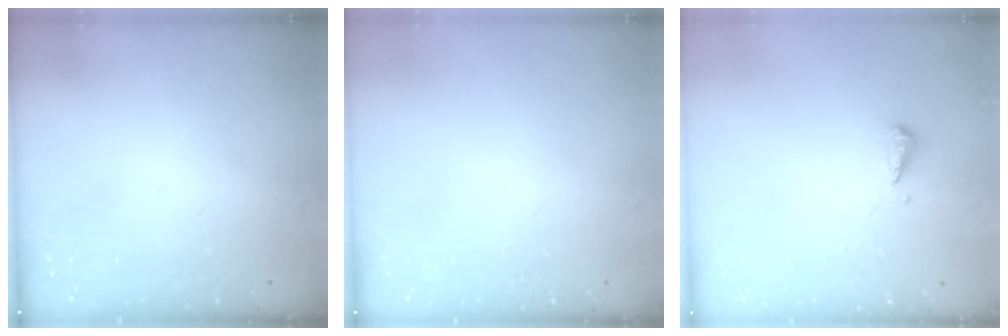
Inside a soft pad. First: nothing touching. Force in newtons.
{"total": 0.0}
{"total": 4.9, "press": 4.9, "slide": 0.5}